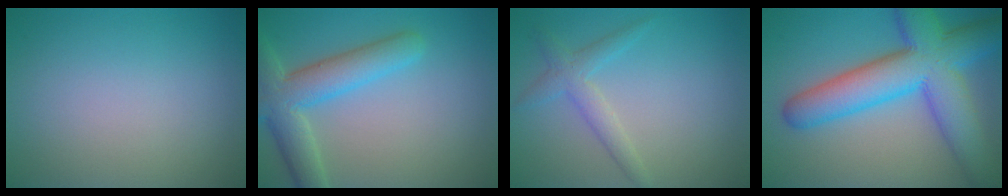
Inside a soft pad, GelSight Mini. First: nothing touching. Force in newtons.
{"total": 6.0, "press": 6.0, "slide": 0.4}
{"total": 2.3, "press": 2.3, "slide": 0.2}
{"total": 10.6, "press": 10.6, "slide": 0.3}